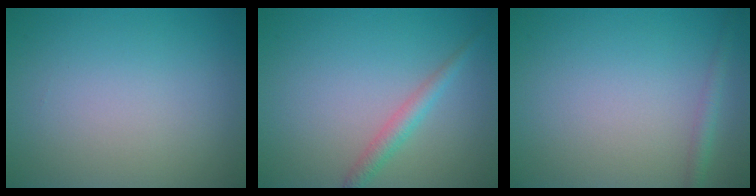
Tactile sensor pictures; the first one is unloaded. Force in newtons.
{"total": 1.9, "press": 1.9, "slide": 0.1}
{"total": 1.3, "press": 1.3, "slide": 0.1}